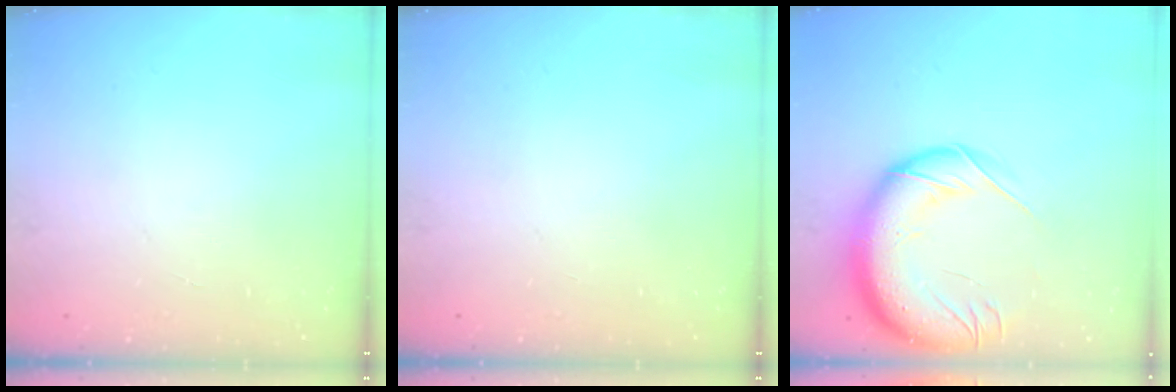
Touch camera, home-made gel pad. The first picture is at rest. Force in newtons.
{"total": 0.0}
{"total": 20.9, "press": 20.3, "slide": 4.9}